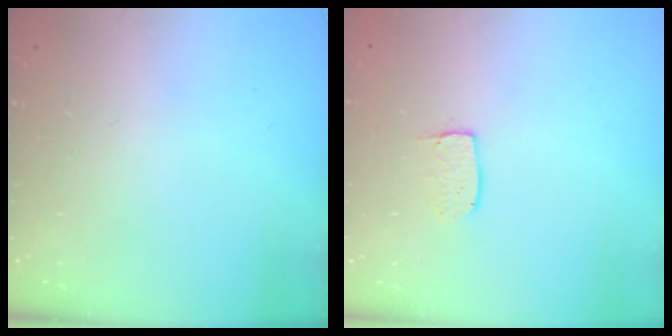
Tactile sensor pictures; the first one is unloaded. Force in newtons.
{"total": 4.4, "press": 4.4, "slide": 0.3}